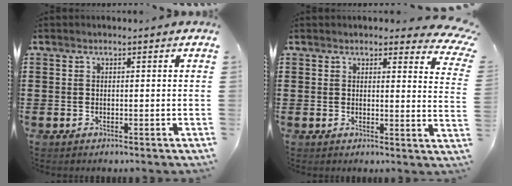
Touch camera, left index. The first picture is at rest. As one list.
[{"total": 3.7, "force": [3.4, 0.6, 1.3], "torque": [-0.023, -0.013, 0.059]}]